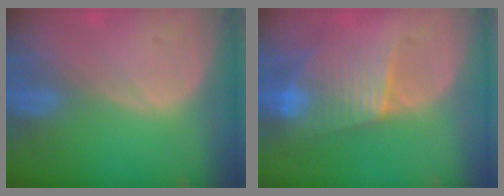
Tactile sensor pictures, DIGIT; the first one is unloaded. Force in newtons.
{"total": 7.5, "press": 7.0, "slide": 2.8}